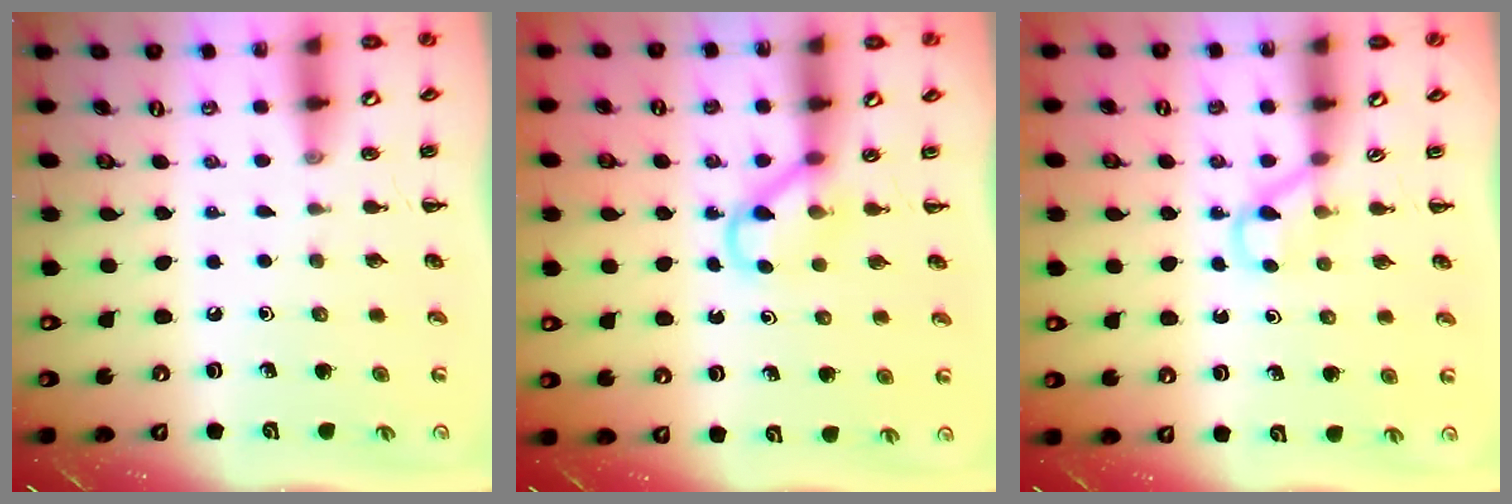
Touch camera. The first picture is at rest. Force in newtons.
{"total": 2.9, "press": 2.8, "slide": 0.9}
{"total": 2.6, "press": 2.4, "slide": 0.9}